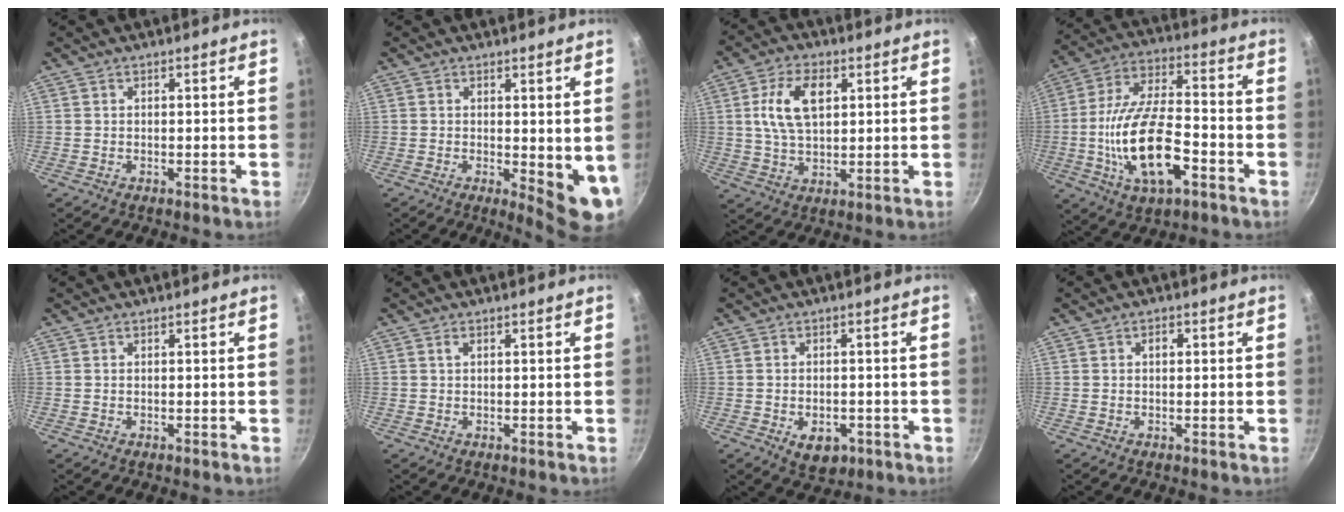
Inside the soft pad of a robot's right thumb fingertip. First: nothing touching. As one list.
[{"total": 7.6, "force": [-0.6, 2.6, 7.2], "torque": [-0.087, -0.018, 0.000]}, {"total": 10.3, "force": [2.7, 5.8, 8.1], "torque": [-0.147, -0.001, 0.052]}, {"total": 18.3, "force": [-5.1, 8.1, 15.5], "torque": [-0.294, 0.031, -0.087]}, {"total": 0.0}, {"total": 0.7, "force": [0.3, 0.4, 0.5], "torque": [-0.011, 0.003, 0.004]}, {"total": 5.3, "force": [-1.9, 3.5, 3.6], "torque": [-0.043, 0.006, -0.017]}, {"total": 1.5, "force": [0.3, 0.9, 1.1], "torque": [-0.014, 0.005, 0.004]}]